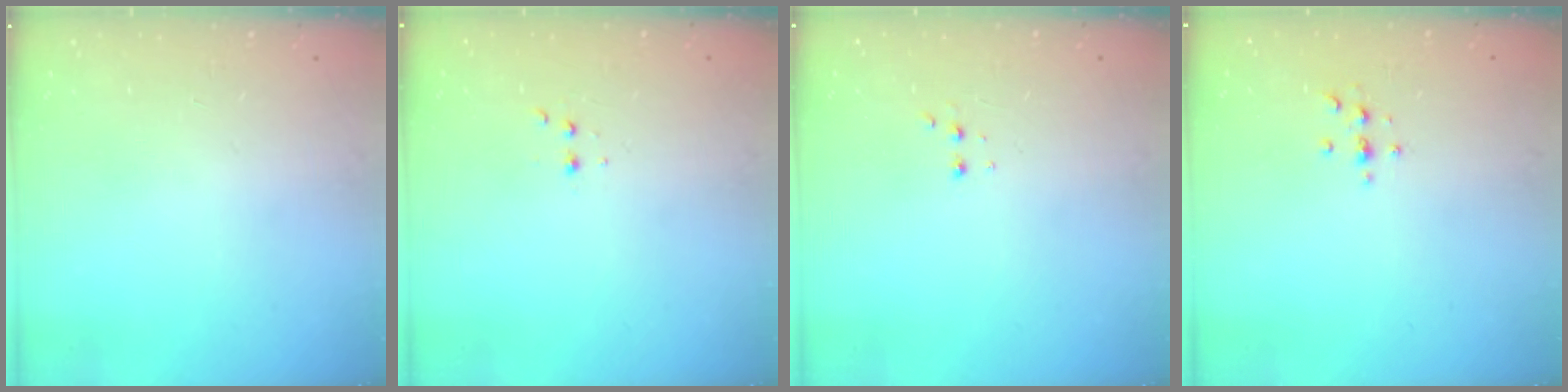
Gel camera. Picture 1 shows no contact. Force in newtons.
{"total": 2.5, "press": 2.4, "slide": 0.5}
{"total": 2.9, "press": 2.7, "slide": 1.0}
{"total": 2.2, "press": 2.1, "slide": 0.2}